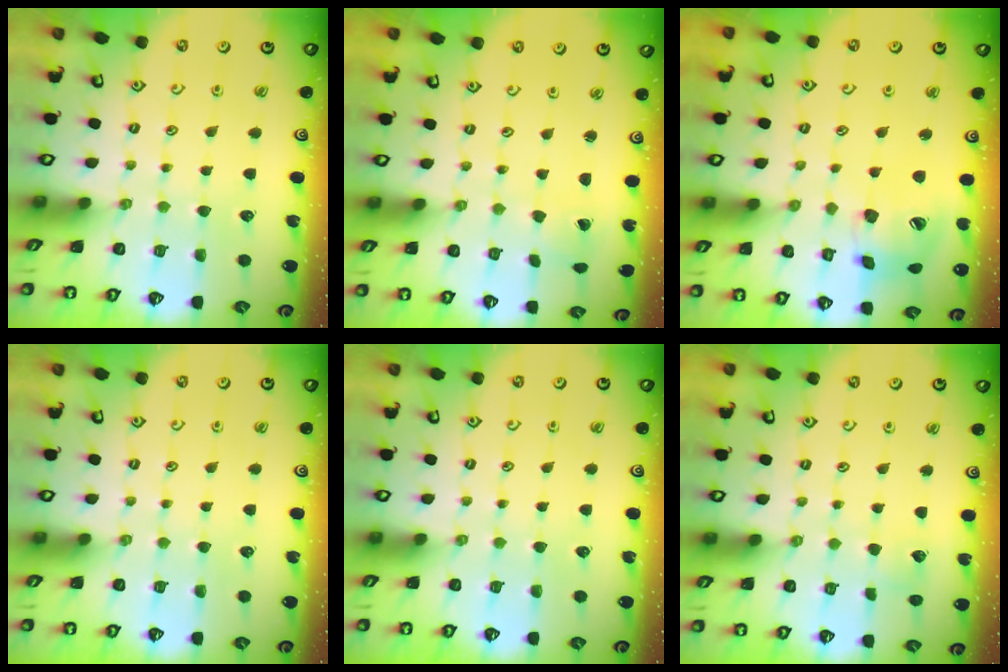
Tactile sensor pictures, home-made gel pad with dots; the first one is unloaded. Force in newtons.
{"total": 1.0, "press": 1.0, "slide": 0.1}
{"total": 18.9, "press": 18.6, "slide": 2.9}
{"total": 0.0}
{"total": 0.0}
{"total": 2.7, "press": 2.7, "slide": 0.4}